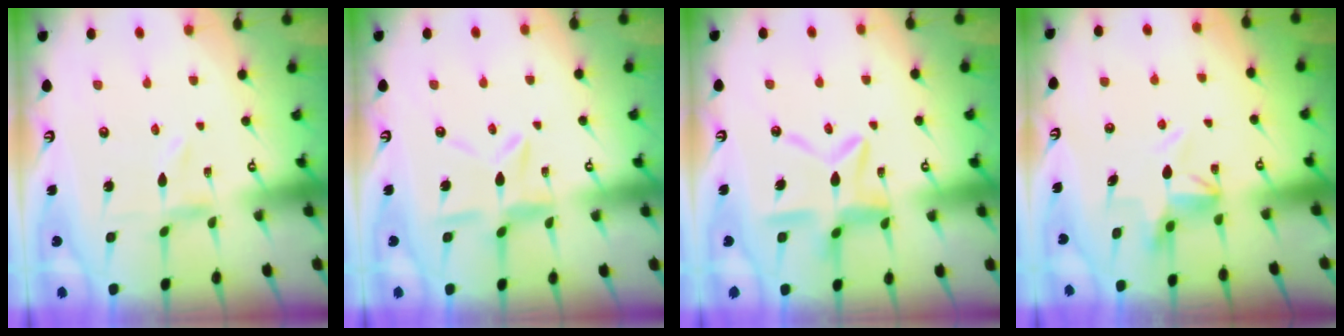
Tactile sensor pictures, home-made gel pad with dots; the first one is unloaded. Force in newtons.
{"total": 8.5, "press": 8.5, "slide": 0.8}
{"total": 11.6, "press": 11.5, "slide": 1.2}
{"total": 5.3, "press": 5.3, "slide": 0.2}